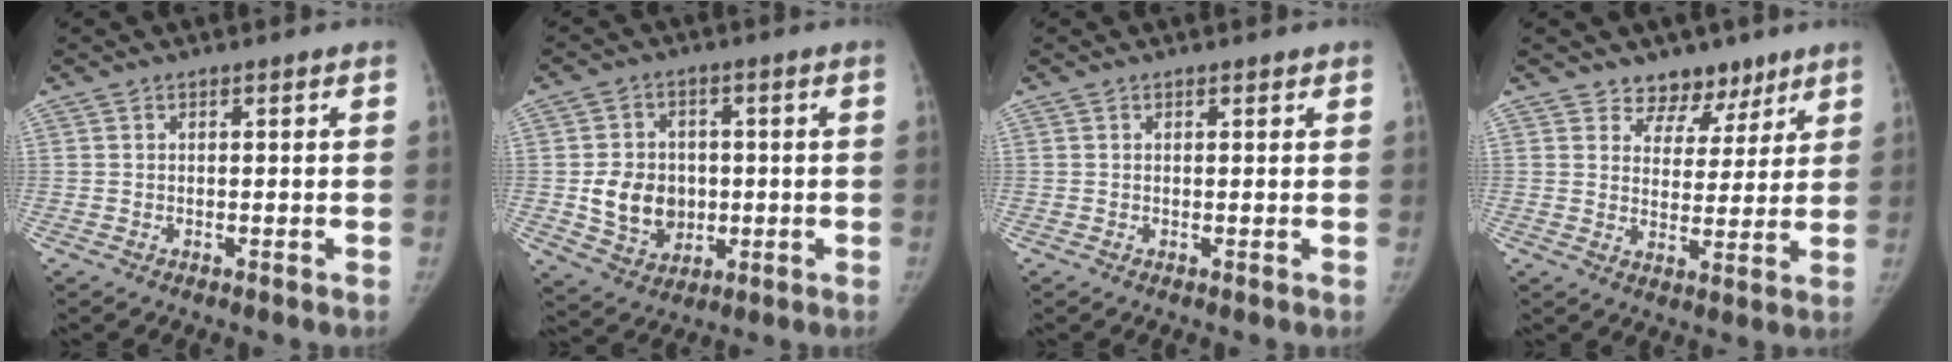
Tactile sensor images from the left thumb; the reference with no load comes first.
{"total": 10.3, "force": [-0.7, 8.6, 5.7], "torque": [-0.061, -0.001, 0.000]}
{"total": 0.6, "force": [0.4, 0.2, 0.3], "torque": [-0.006, -0.002, 0.004]}
{"total": 7.1, "force": [5.3, 4.7, 1.0], "torque": [0.034, -0.033, 0.084]}